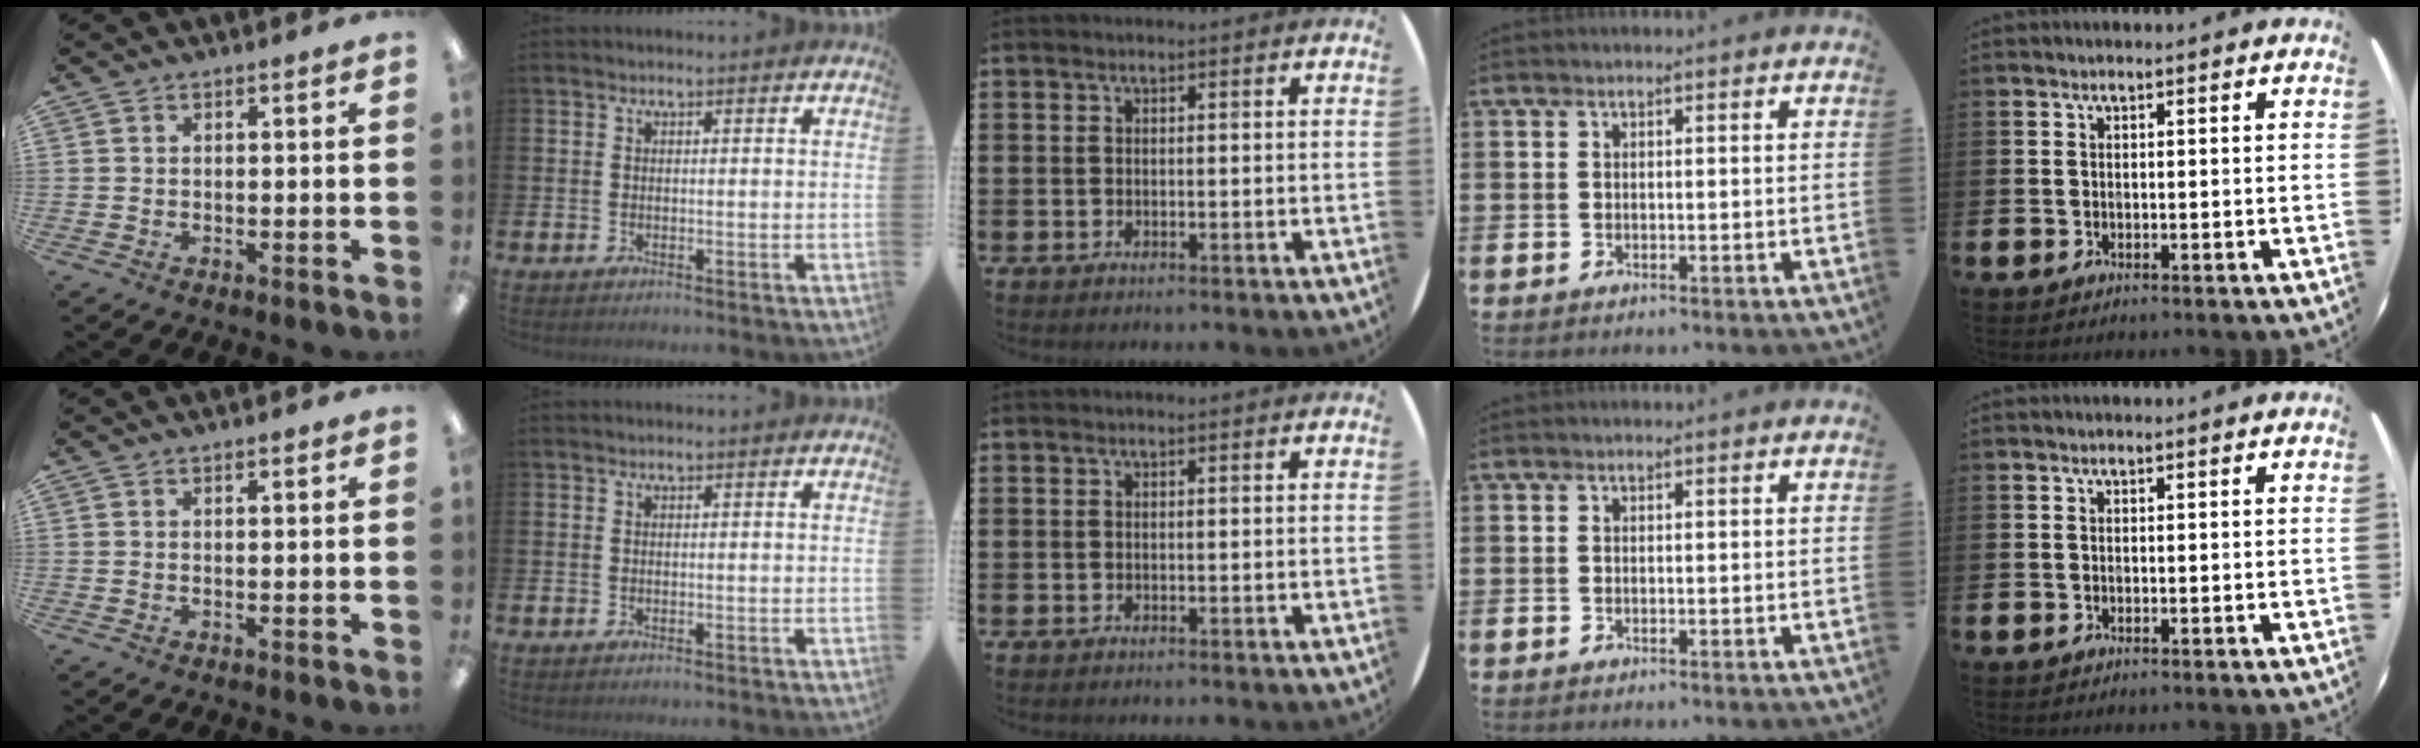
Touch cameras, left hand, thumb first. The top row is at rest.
{"thumb": {"total": 0.8, "force": [0.4, 0.1, 0.6], "torque": [-0.013, 0.001, 0.008]}}